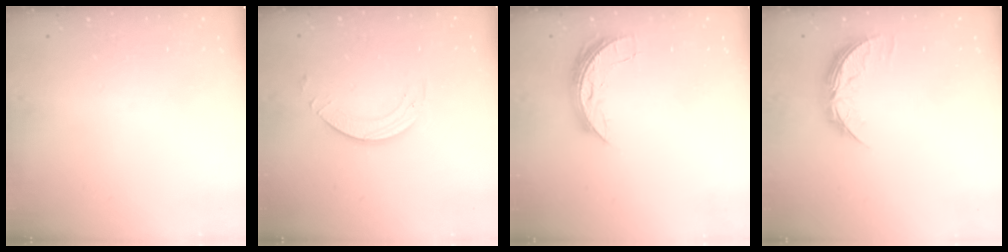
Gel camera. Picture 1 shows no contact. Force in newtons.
{"total": 4.3, "press": 4.3, "slide": 0.1}
{"total": 6.8, "press": 6.8, "slide": 0.4}
{"total": 8.2, "press": 8.2, "slide": 0.5}